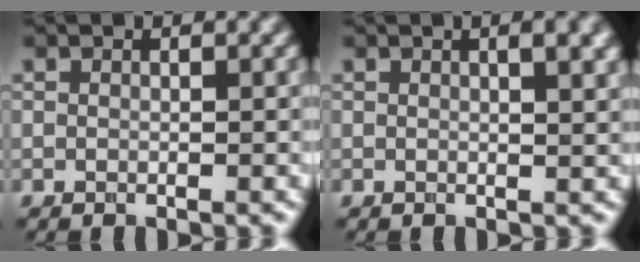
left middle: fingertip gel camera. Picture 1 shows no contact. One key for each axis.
{"total": 3.4, "fx": 1.3, "fy": 1.2, "fz": 2.9, "tx": -0.022, "ty": 0.007, "tz": 0.015}